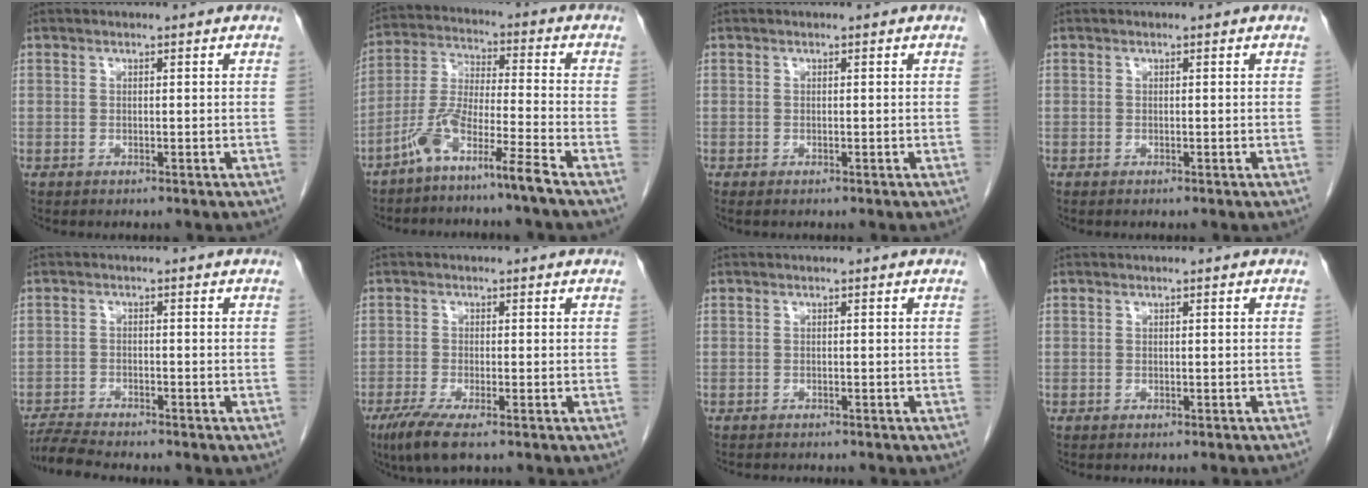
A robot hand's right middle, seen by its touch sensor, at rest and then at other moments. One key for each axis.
{"total": 8.1, "fx": -6.0, "fy": -0.9, "fz": 5.4, "tx": -0.120, "ty": -0.007, "tz": -0.121}
{"total": 0.0}
{"total": 0.0}
{"total": 6.3, "fx": -6.0, "fy": 0.2, "fz": 2.1, "tx": -0.038, "ty": -0.017, "tz": -0.102}
{"total": 5.0, "fx": -3.2, "fy": 0.6, "fz": 3.8, "tx": -0.078, "ty": -0.016, "tz": -0.060}
{"total": 2.9, "fx": -2.8, "fy": 0.5, "fz": 0.8, "tx": -0.008, "ty": -0.005, "tz": -0.035}
{"total": 2.4, "fx": -2.2, "fy": 0.2, "fz": 1.0, "tx": -0.015, "ty": -0.001, "tz": -0.025}